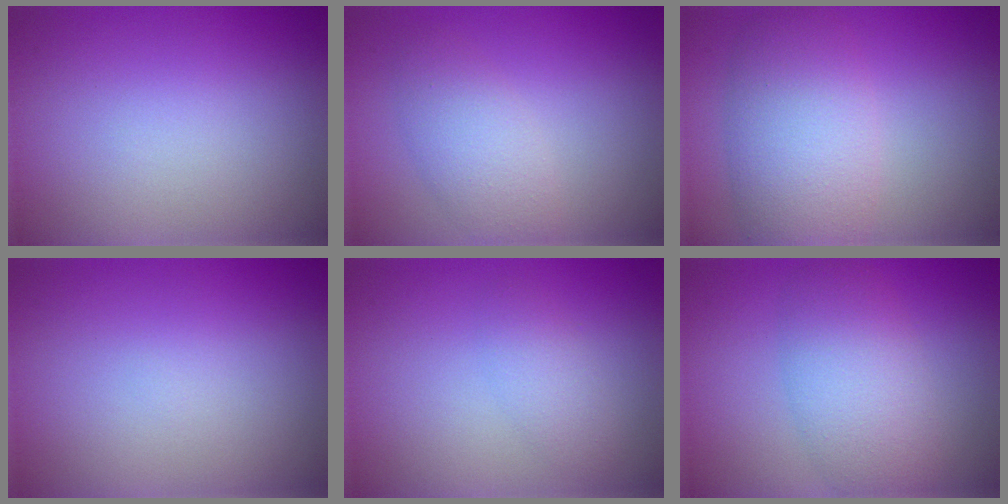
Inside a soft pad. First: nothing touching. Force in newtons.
{"total": 3.1, "press": 3.1, "slide": 0.0}
{"total": 6.6, "press": 6.6, "slide": 0.2}
{"total": 0.0}
{"total": 1.7, "press": 1.7, "slide": 0.1}
{"total": 5.2, "press": 5.2, "slide": 0.4}